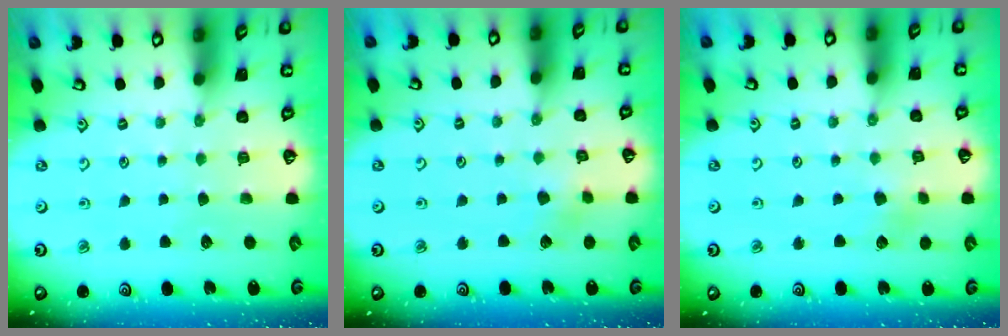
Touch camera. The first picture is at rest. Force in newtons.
{"total": 2.9, "press": 2.8, "slide": 0.8}
{"total": 2.4, "press": 2.3, "slide": 0.4}